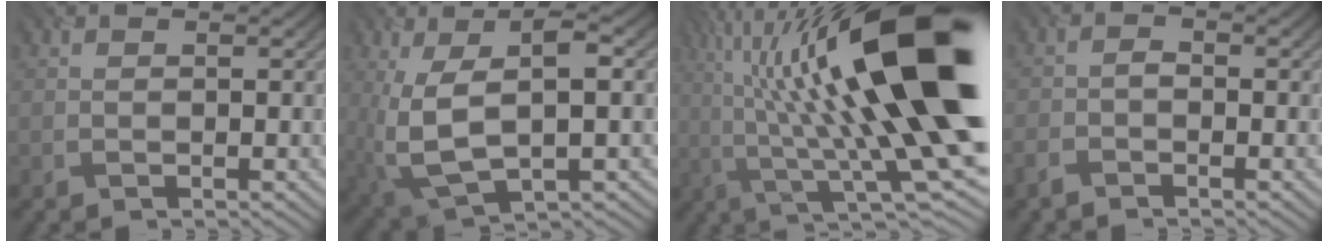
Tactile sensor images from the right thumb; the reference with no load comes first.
{"total": 9.4, "force": [0.5, 4.0, 8.5], "torque": [-0.184, -0.006, 0.014]}
{"total": 21.1, "force": [4.9, 5.7, 19.7], "torque": [-0.319, 0.037, 0.093]}
{"total": 2.1, "force": [-1.6, 0.7, 1.0], "torque": [-0.026, -0.002, -0.041]}